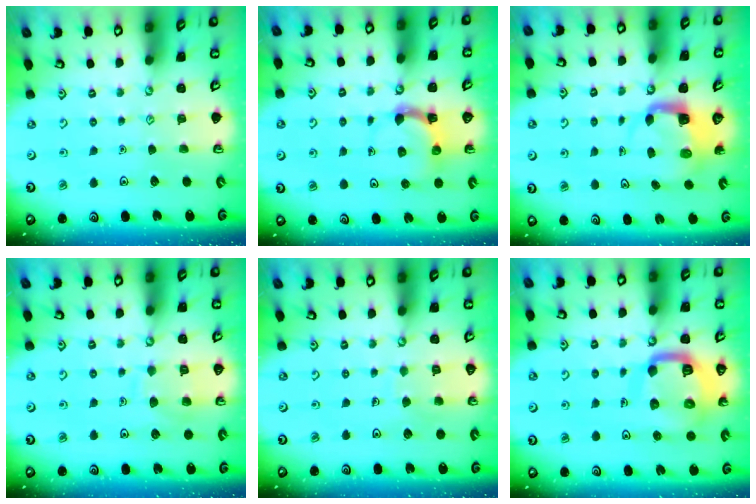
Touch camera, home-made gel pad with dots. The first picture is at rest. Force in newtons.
{"total": 5.7, "press": 5.6, "slide": 1.1}
{"total": 4.0, "press": 4.0, "slide": 0.4}
{"total": 8.3, "press": 8.2, "slide": 0.8}
{"total": 5.6, "press": 5.6, "slide": 0.4}
{"total": 14.0, "press": 13.9, "slide": 1.5}